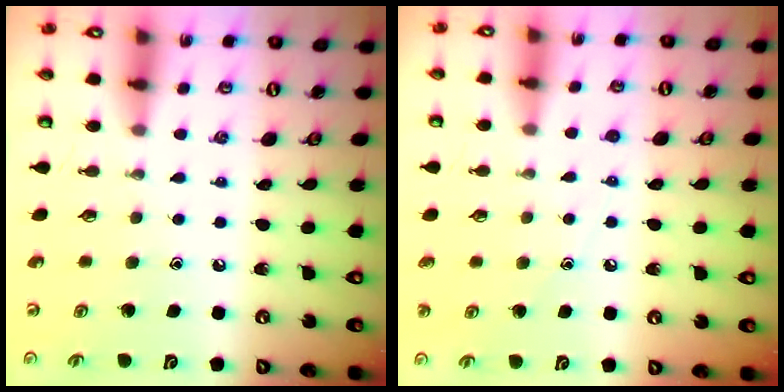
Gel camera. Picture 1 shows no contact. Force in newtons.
{"total": 5.4, "press": 5.4, "slide": 0.6}